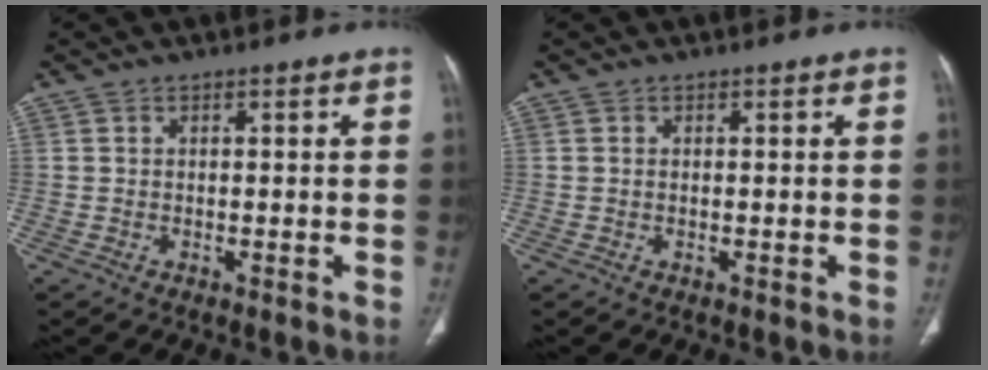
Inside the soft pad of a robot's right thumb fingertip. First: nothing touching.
{"total": 0.0}